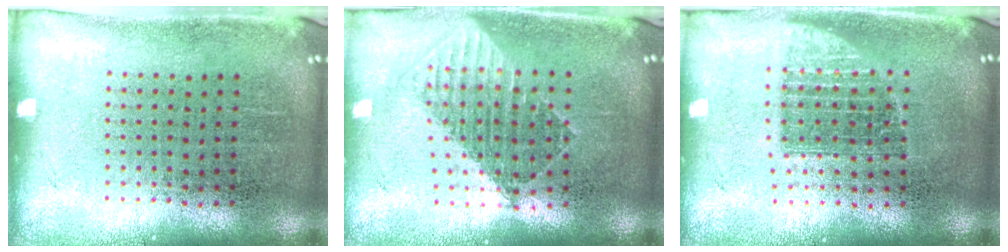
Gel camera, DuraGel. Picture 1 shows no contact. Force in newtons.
{"total": 1.7, "press": 1.4, "slide": 0.9}
{"total": 1.3, "press": 1.0, "slide": 0.8}